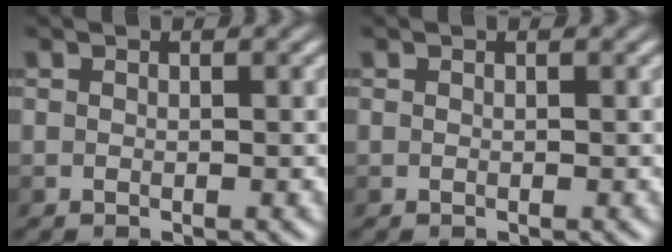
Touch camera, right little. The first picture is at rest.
{"total": 0.0}